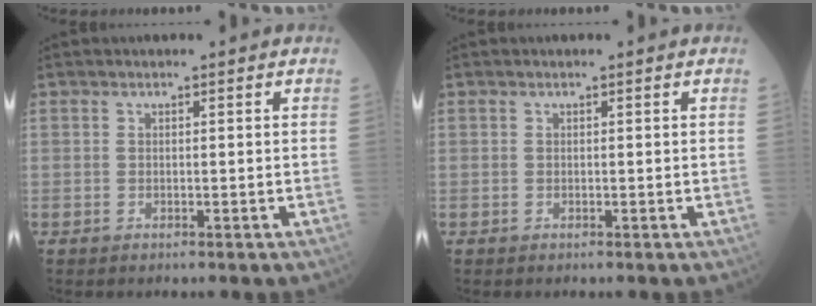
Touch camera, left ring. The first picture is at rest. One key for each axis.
{"total": 0.0}